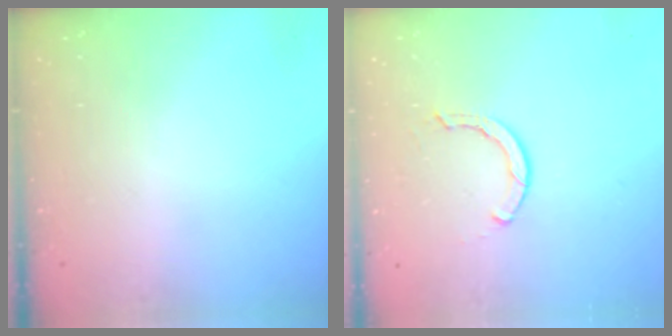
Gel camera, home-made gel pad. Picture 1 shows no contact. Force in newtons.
{"total": 2.3, "press": 2.3, "slide": 0.1}